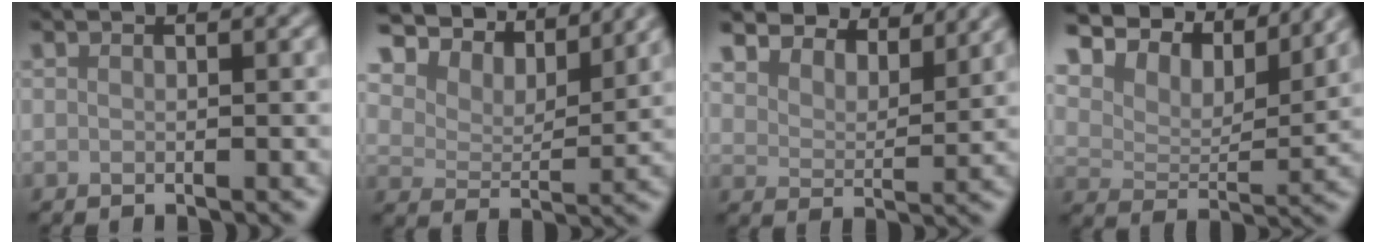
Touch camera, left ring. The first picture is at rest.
{"total": 7.9, "force": [6.3, 3.1, 3.7], "torque": [-0.075, 0.008, 0.086]}
{"total": 7.1, "force": [6.5, 2.1, 2.1], "torque": [-0.053, -0.008, 0.105]}
{"total": 9.1, "force": [7.3, 3.5, 4.3], "torque": [-0.088, 0.009, 0.105]}